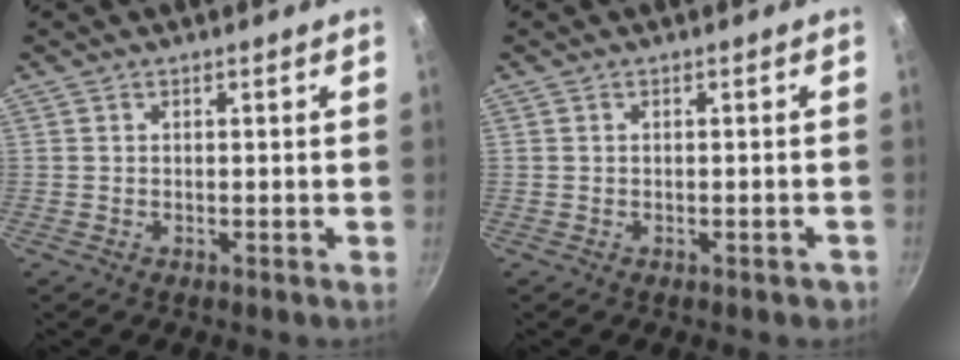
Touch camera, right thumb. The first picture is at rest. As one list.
[{"total": 1.6, "force": [-1.0, 0.6, 1.0], "torque": [-0.006, 0.014, -0.001]}]